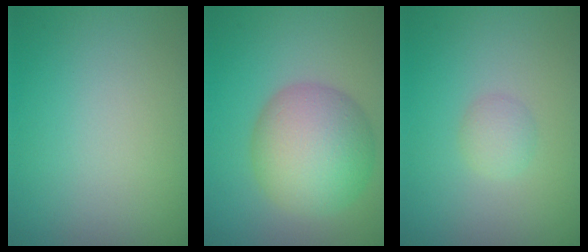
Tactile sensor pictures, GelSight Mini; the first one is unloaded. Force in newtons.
{"total": 7.9, "press": 7.9, "slide": 0.3}
{"total": 1.4, "press": 1.4, "slide": 0.0}